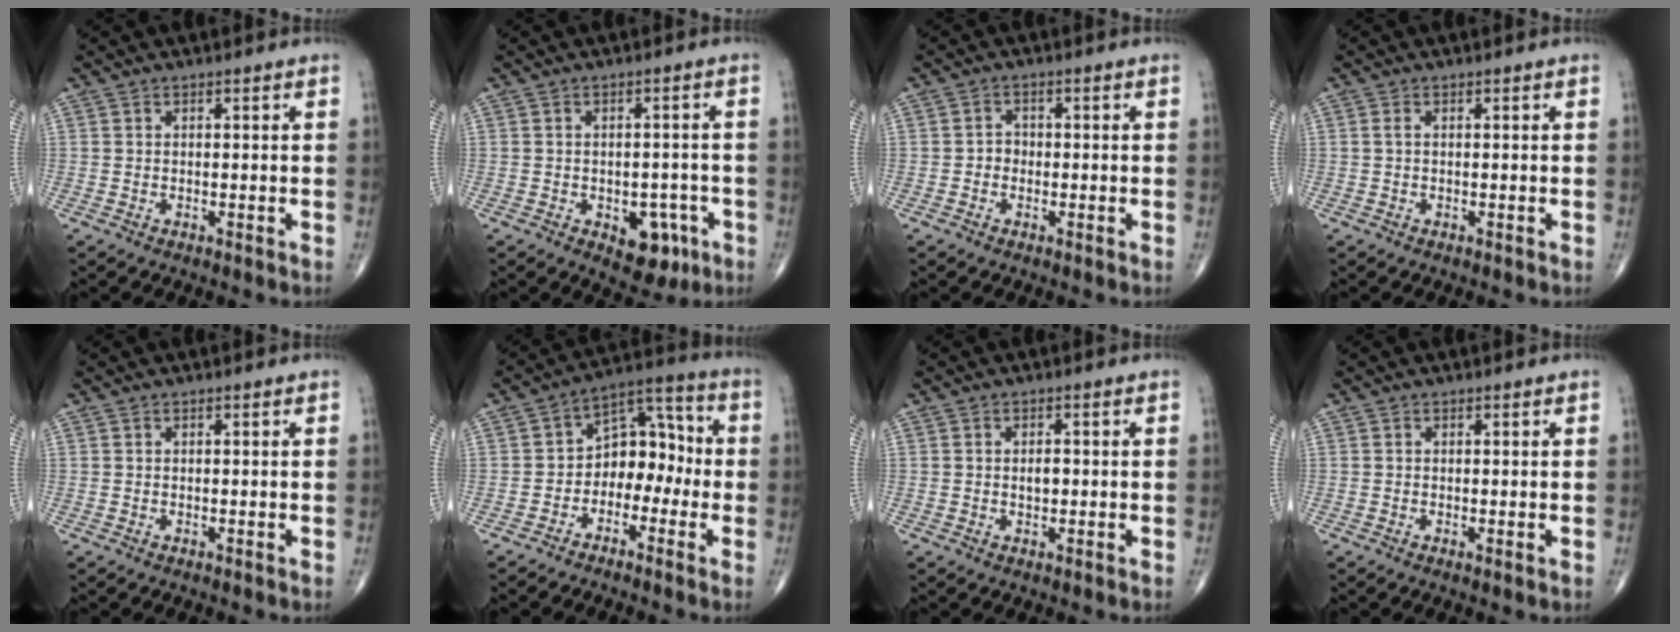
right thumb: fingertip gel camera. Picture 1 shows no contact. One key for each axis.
{"total": 7.3, "fx": -3.1, "fy": 4.5, "fz": 4.9, "tx": -0.026, "ty": 0.016, "tz": -0.029}
{"total": 1.9, "fx": -0.6, "fy": 1.6, "fz": 0.8, "tx": 0.000, "ty": 0.007, "tz": -0.015}
{"total": 0.7, "fx": 0.1, "fy": 0.3, "fz": 0.6, "tx": -0.015, "ty": 0.000, "tz": -0.001}
{"total": 0.0}
{"total": 10.1, "fx": -2.3, "fy": 7.0, "fz": 6.8, "tx": -0.063, "ty": 0.049, "tz": -0.054}
{"total": 1.9, "fx": -0.1, "fy": 1.2, "fz": 1.5, "tx": -0.023, "ty": 0.001, "tz": -0.002}
{"total": 0.5, "fx": 0.1, "fy": 0.0, "fz": 0.5, "tx": -0.013, "ty": -0.004, "tz": 0.000}